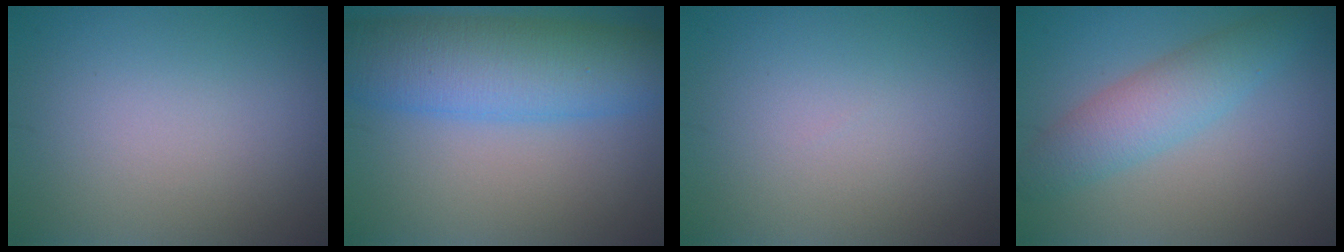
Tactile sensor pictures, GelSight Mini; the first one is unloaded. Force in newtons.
{"total": 8.8, "press": 8.8, "slide": 0.2}
{"total": 0.0}
{"total": 4.1, "press": 4.1, "slide": 0.1}